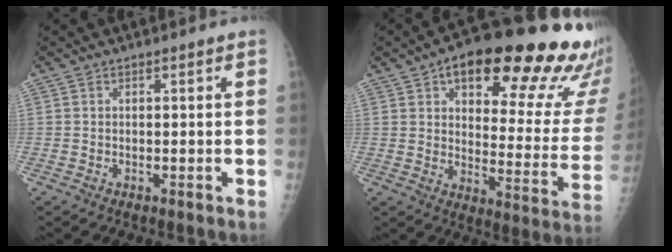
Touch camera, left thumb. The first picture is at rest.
{"total": 27.3, "force": [17.1, 9.4, 19.2], "torque": [-0.213, -0.056, 0.223]}